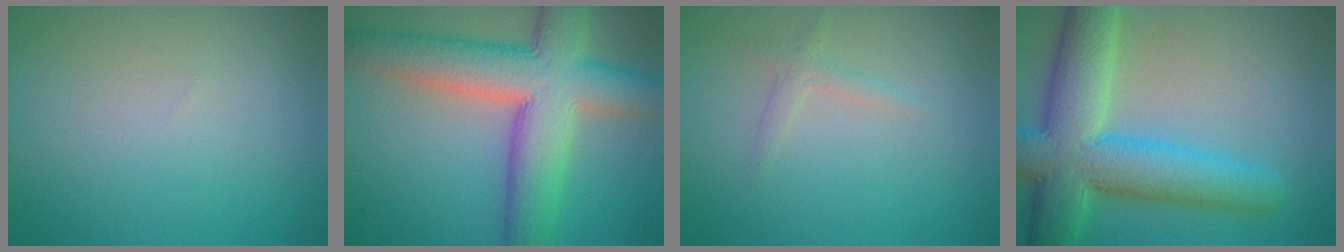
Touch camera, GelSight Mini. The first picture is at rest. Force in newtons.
{"total": 10.4, "press": 10.4, "slide": 0.4}
{"total": 1.2, "press": 1.2, "slide": 0.1}
{"total": 9.3, "press": 9.3, "slide": 0.4}